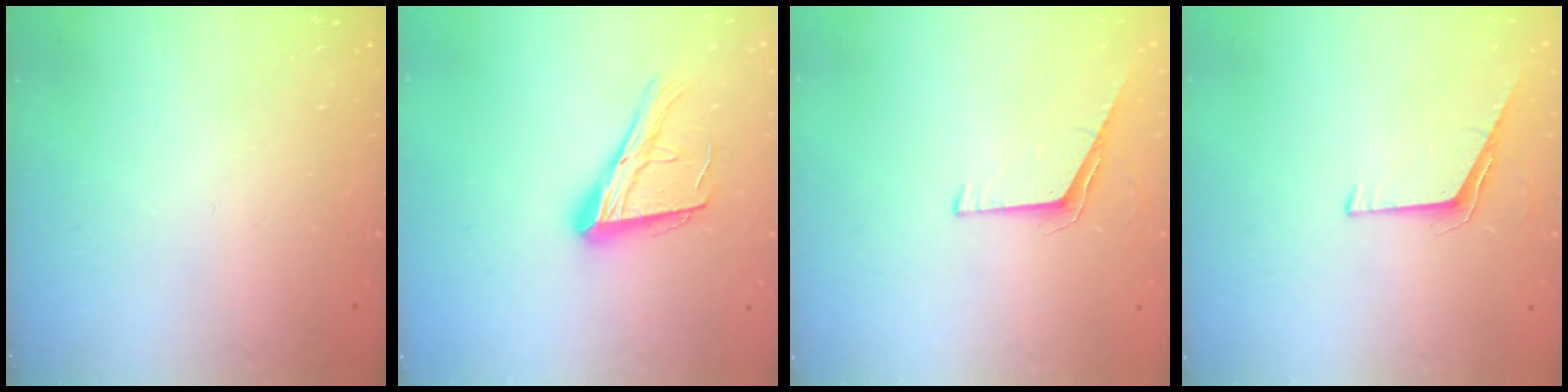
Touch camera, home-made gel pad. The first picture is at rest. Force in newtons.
{"total": 16.9, "press": 16.8, "slide": 1.8}
{"total": 5.4, "press": 5.3, "slide": 0.6}
{"total": 5.4, "press": 5.3, "slide": 0.6}